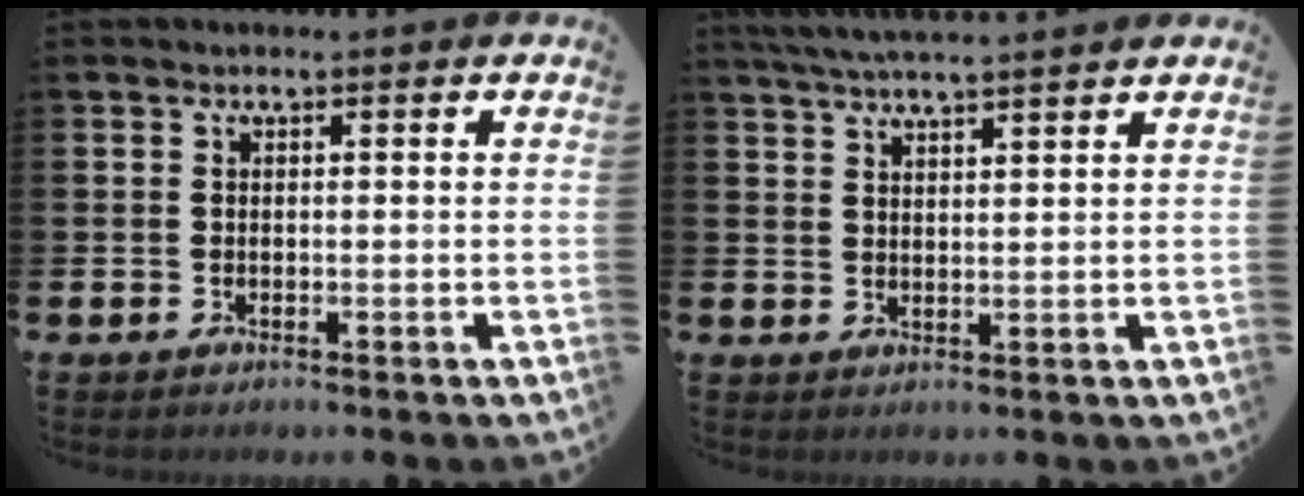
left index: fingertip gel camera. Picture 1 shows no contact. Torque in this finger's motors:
{"motor_torque": [0.11, -0.21, 0.52, 0.19]}